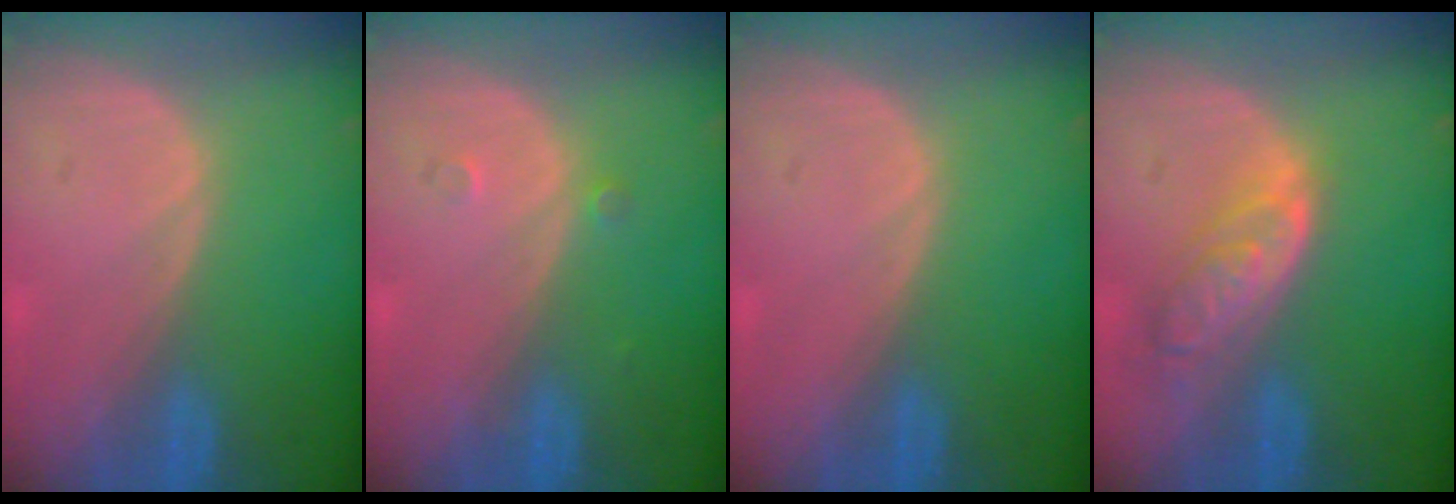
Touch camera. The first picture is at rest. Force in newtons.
{"total": 1.2, "press": 1.0, "slide": 0.7}
{"total": 0.0}
{"total": 6.3, "press": 5.7, "slide": 2.8}